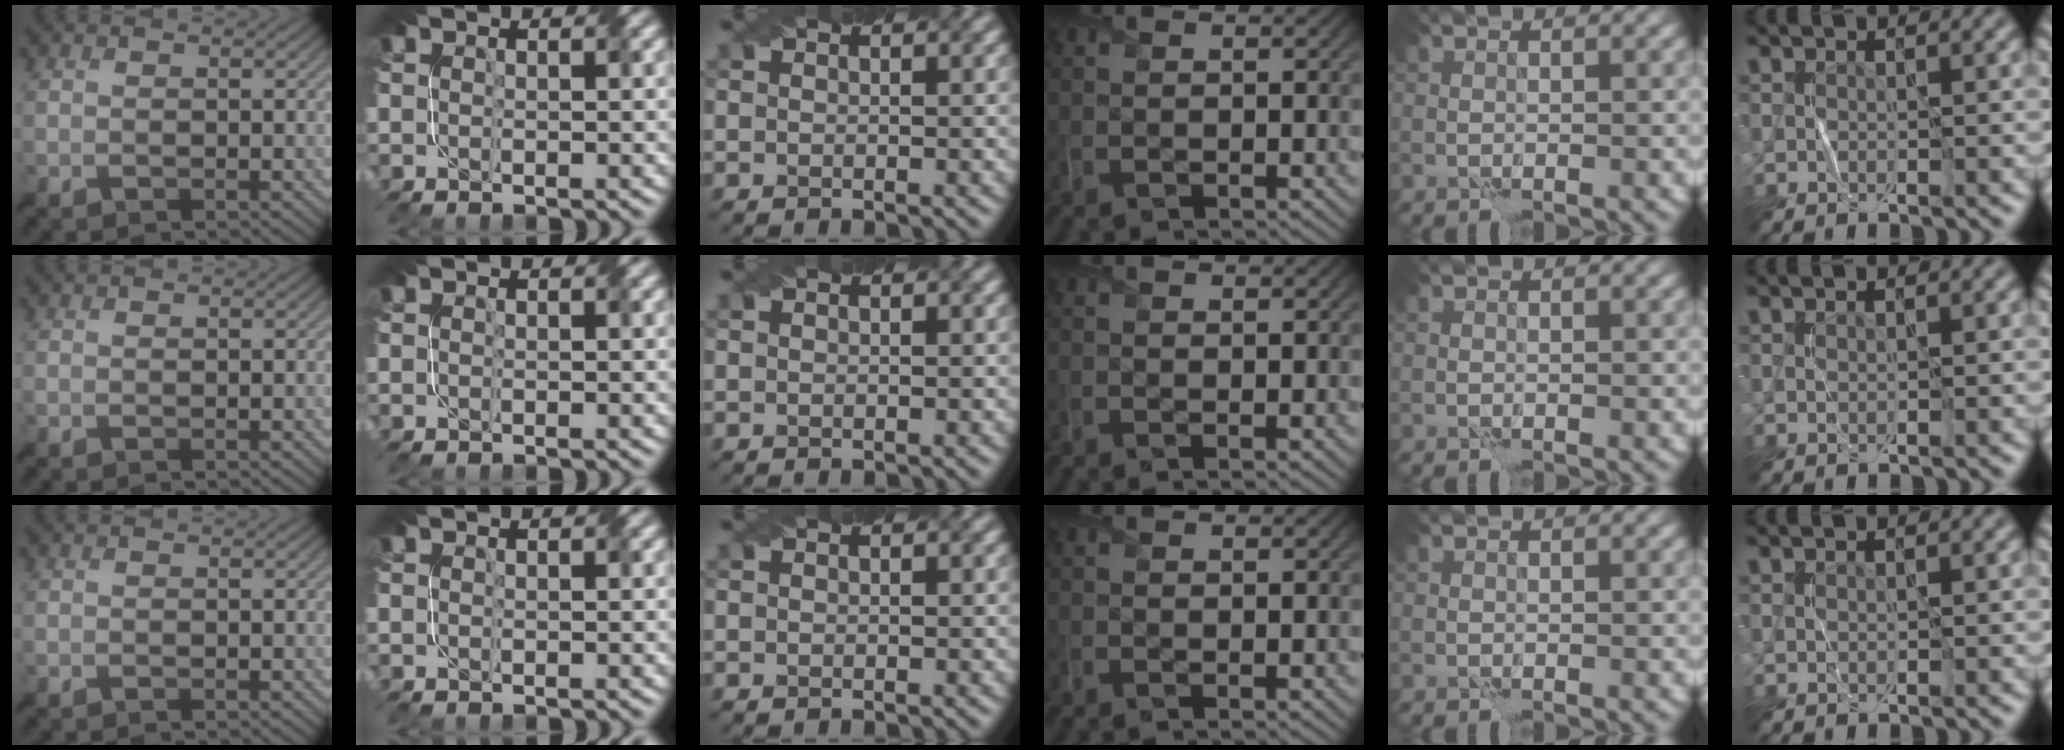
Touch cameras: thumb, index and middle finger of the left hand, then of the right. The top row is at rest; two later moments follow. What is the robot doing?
{"motion": "fold", "object": "file"}